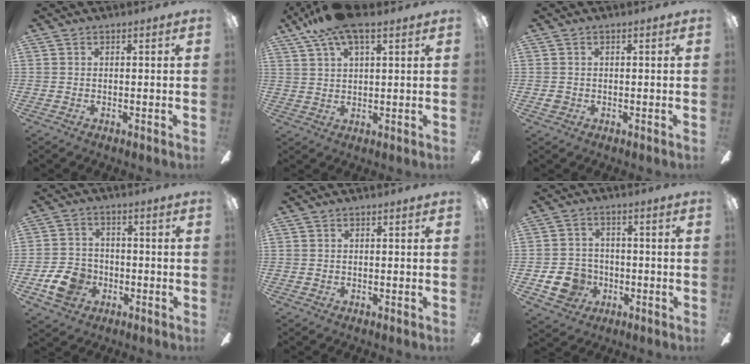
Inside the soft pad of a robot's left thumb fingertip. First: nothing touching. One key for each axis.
{"total": 10.4, "fx": 7.1, "fy": 3.1, "fz": 7.0, "tx": -0.146, "ty": -0.015, "tz": 0.133}
{"total": 1.3, "fx": -0.2, "fy": 1.2, "fz": 0.6, "tx": -0.011, "ty": 0.005, "tz": -0.004}
{"total": 9.0, "fx": -3.4, "fy": 7.1, "fz": 4.4, "tx": -0.102, "ty": 0.020, "tz": -0.064}
{"total": 0.0}
{"total": 9.2, "fx": -3.0, "fy": 7.8, "fz": 3.9, "tx": -0.100, "ty": 0.021, "tz": -0.055}